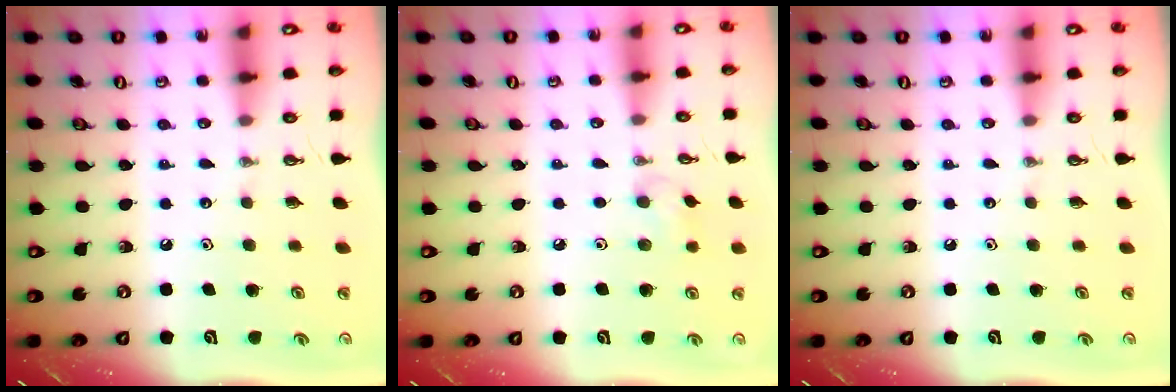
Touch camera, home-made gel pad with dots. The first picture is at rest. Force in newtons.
{"total": 6.0, "press": 5.1, "slide": 3.1}
{"total": 0.0}